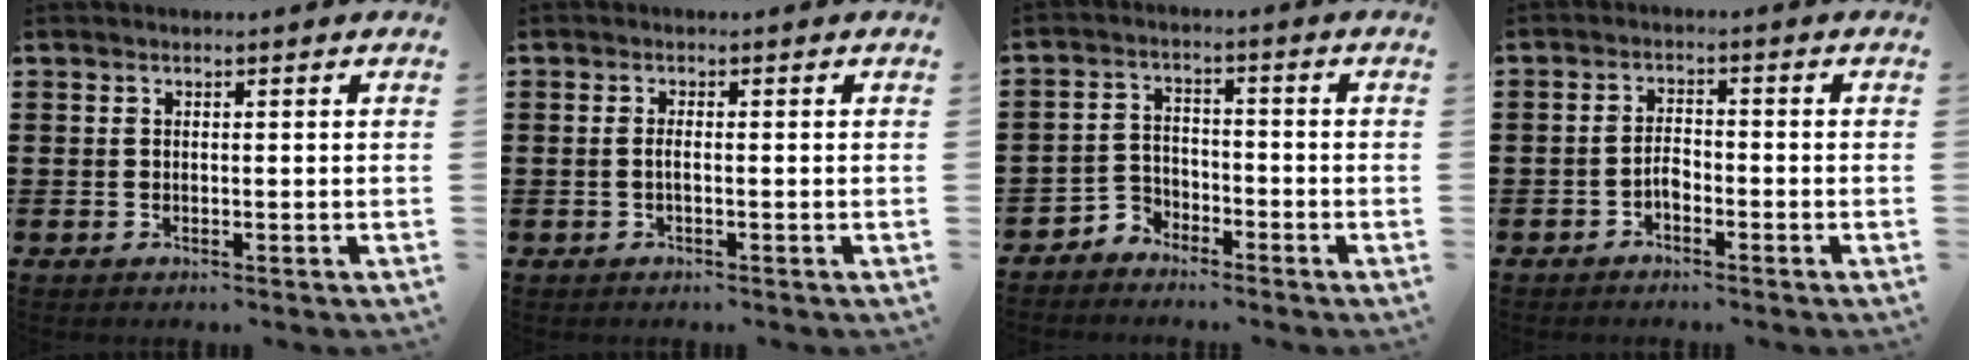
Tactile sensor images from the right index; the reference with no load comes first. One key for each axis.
{"total": 1.1, "fx": -0.4, "fy": 0.1, "fz": 1.0, "tx": -0.027, "ty": -0.005, "tz": -0.010}
{"total": 3.5, "fx": -3.2, "fy": 1.6, "fz": 0.1, "tx": -0.014, "ty": 0.006, "tz": -0.068}
{"total": 2.1, "fx": -1.4, "fy": 1.0, "fz": 1.3, "tx": -0.028, "ty": 0.005, "tz": -0.028}